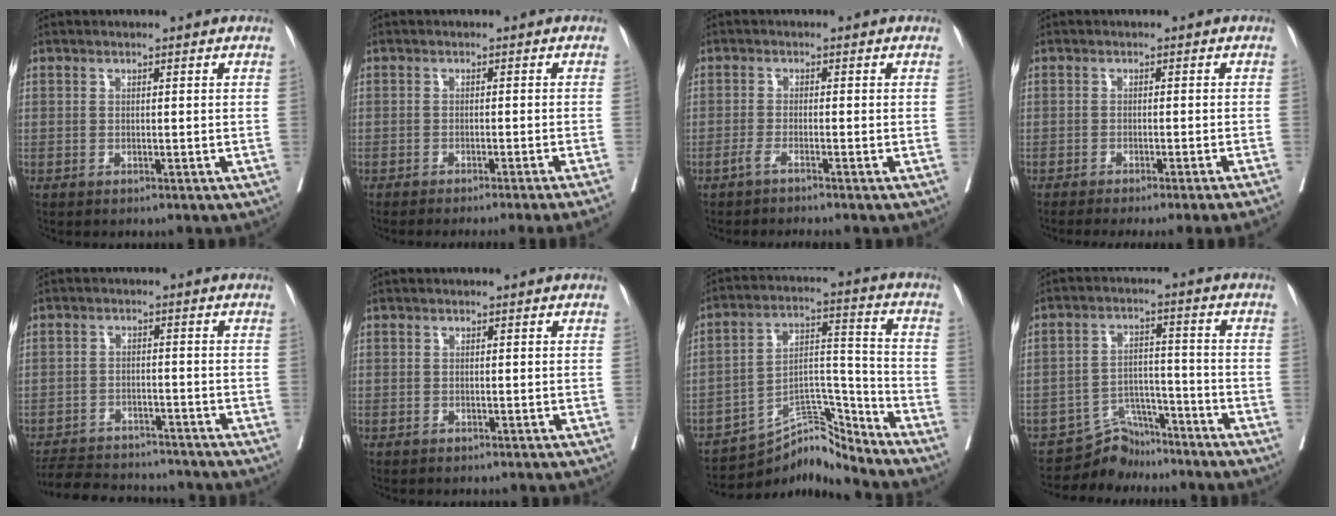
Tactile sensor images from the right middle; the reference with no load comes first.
{"total": 9.9, "force": [-8.6, -2.1, 4.4], "torque": [-0.017, -0.027, -0.109]}
{"total": 2.1, "force": [-1.7, -0.6, 1.1], "torque": [-0.015, 0.005, -0.029]}
{"total": 9.7, "force": [-8.3, -1.8, 4.6], "torque": [-0.021, -0.026, -0.110]}
{"total": 9.5, "force": [-8.7, 3.4, 2.0], "torque": [-0.031, 0.002, -0.128]}
{"total": 0.0}
{"total": 8.3, "force": [-8.3, 0.2, -0.3], "torque": [0.011, 0.058, -0.147]}
{"total": 5.8, "force": [-5.4, 2.0, -0.7], "torque": [0.013, 0.023, -0.094]}